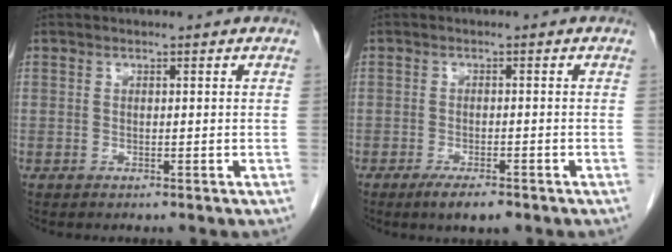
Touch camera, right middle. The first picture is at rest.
{"total": 3.8, "force": [-2.6, 0.8, 2.7], "torque": [-0.048, -0.006, -0.040]}